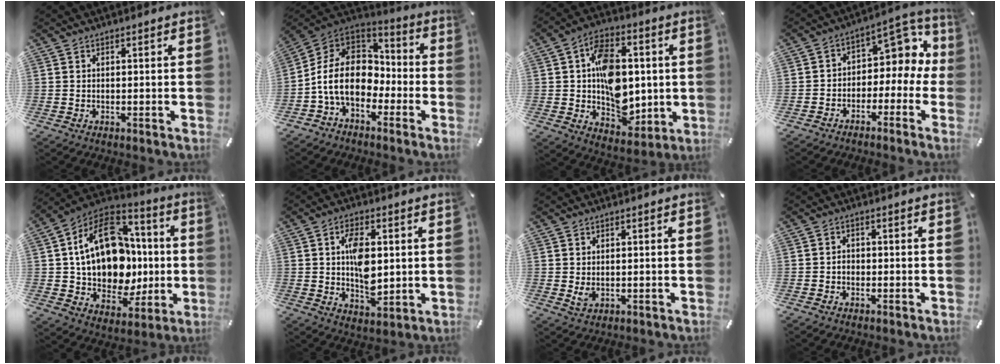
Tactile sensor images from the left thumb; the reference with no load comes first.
{"total": 13.5, "force": [-3.8, 10.2, 8.1], "torque": [-0.188, 0.025, -0.073]}
{"total": 15.4, "force": [0.9, 11.7, 10.0], "torque": [-0.147, 0.013, 0.029]}
{"total": 7.9, "force": [1.1, 6.1, 4.8], "torque": [-0.064, -0.010, 0.019]}
{"total": 22.2, "force": [1.8, 16.5, 14.8], "torque": [-0.269, 0.005, 0.038]}
{"total": 9.7, "force": [1.3, 5.8, 7.6], "torque": [-0.136, -0.004, 0.016]}
{"total": 2.2, "force": [-0.1, 1.5, 1.5], "torque": [-0.034, 0.000, -0.002]}
{"total": 1.6, "force": [-0.6, 1.2, 0.8], "torque": [-0.017, 0.006, -0.014]}